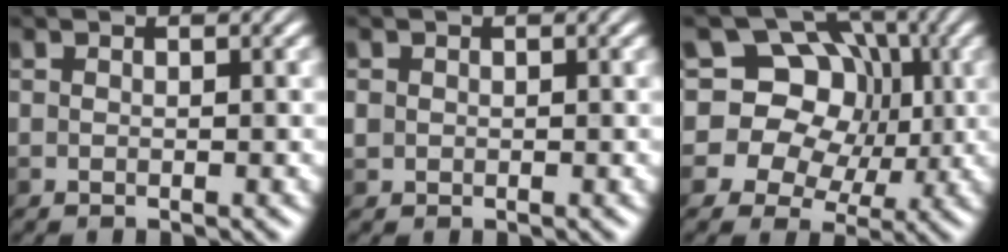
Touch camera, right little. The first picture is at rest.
{"total": 2.0, "force": [0.4, 1.8, 0.7], "torque": [-0.007, 0.013, 0.002]}
{"total": 12.9, "force": [2.7, 11.5, 5.2], "torque": [-0.112, 0.048, 0.022]}